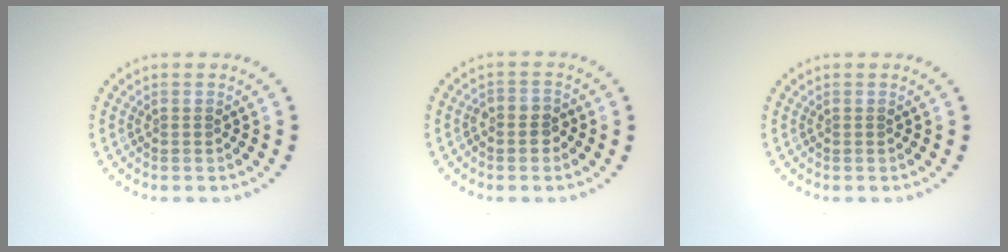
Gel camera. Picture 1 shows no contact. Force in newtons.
{"total": 2.0, "press": 1.8, "slide": 0.8}
{"total": 0.0}